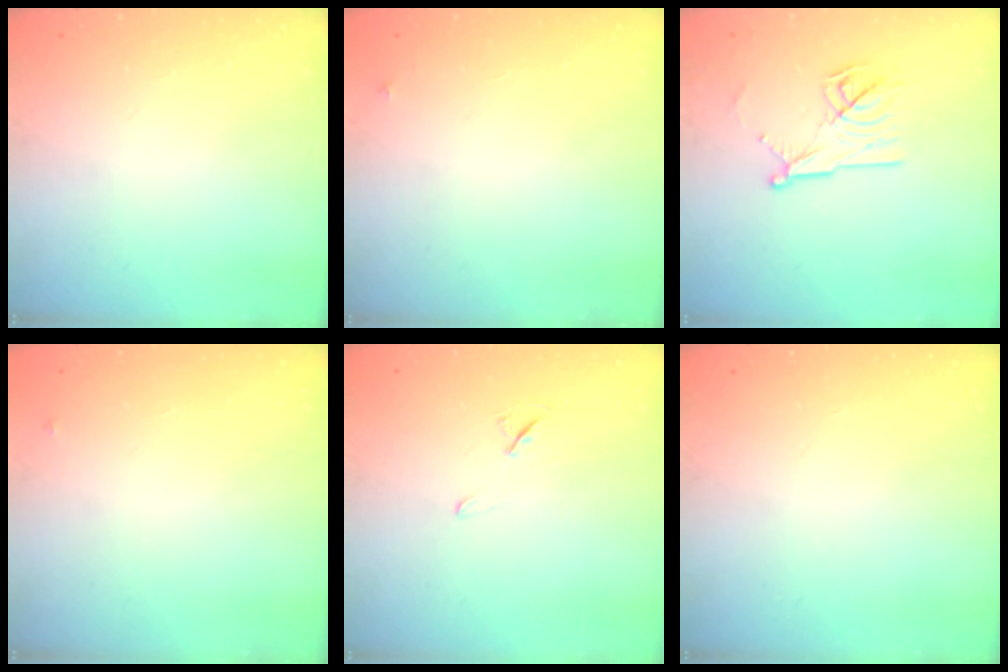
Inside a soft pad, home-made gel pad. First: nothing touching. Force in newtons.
{"total": 3.4, "press": 3.3, "slide": 0.4}
{"total": 12.0, "press": 12.0, "slide": 0.1}
{"total": 2.6, "press": 2.6, "slide": 0.2}
{"total": 5.7, "press": 5.2, "slide": 2.4}
{"total": 0.0}